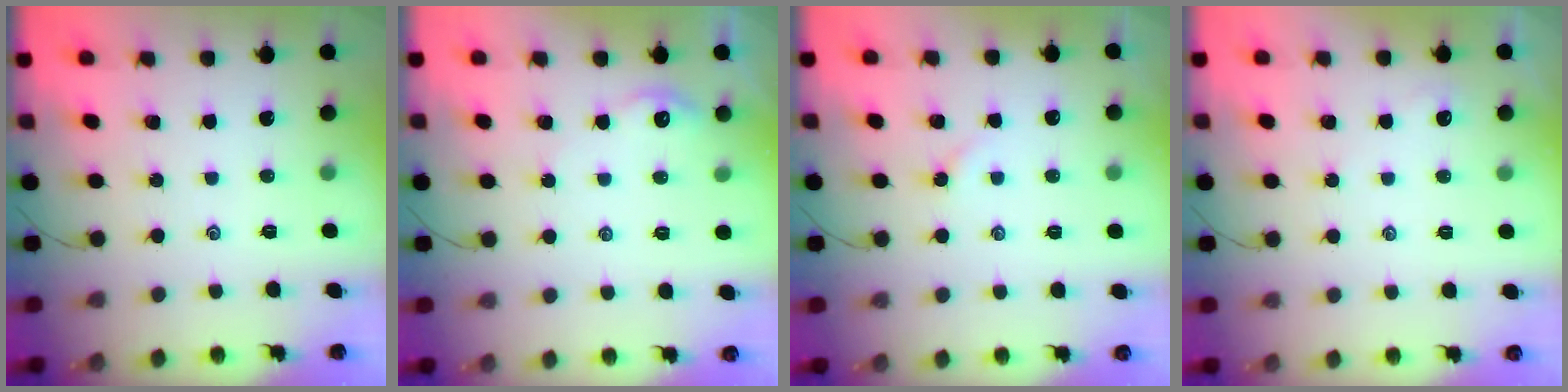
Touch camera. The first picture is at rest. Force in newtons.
{"total": 3.2, "press": 3.2, "slide": 0.3}
{"total": 2.1, "press": 2.1, "slide": 0.4}
{"total": 1.7, "press": 1.7, "slide": 0.3}